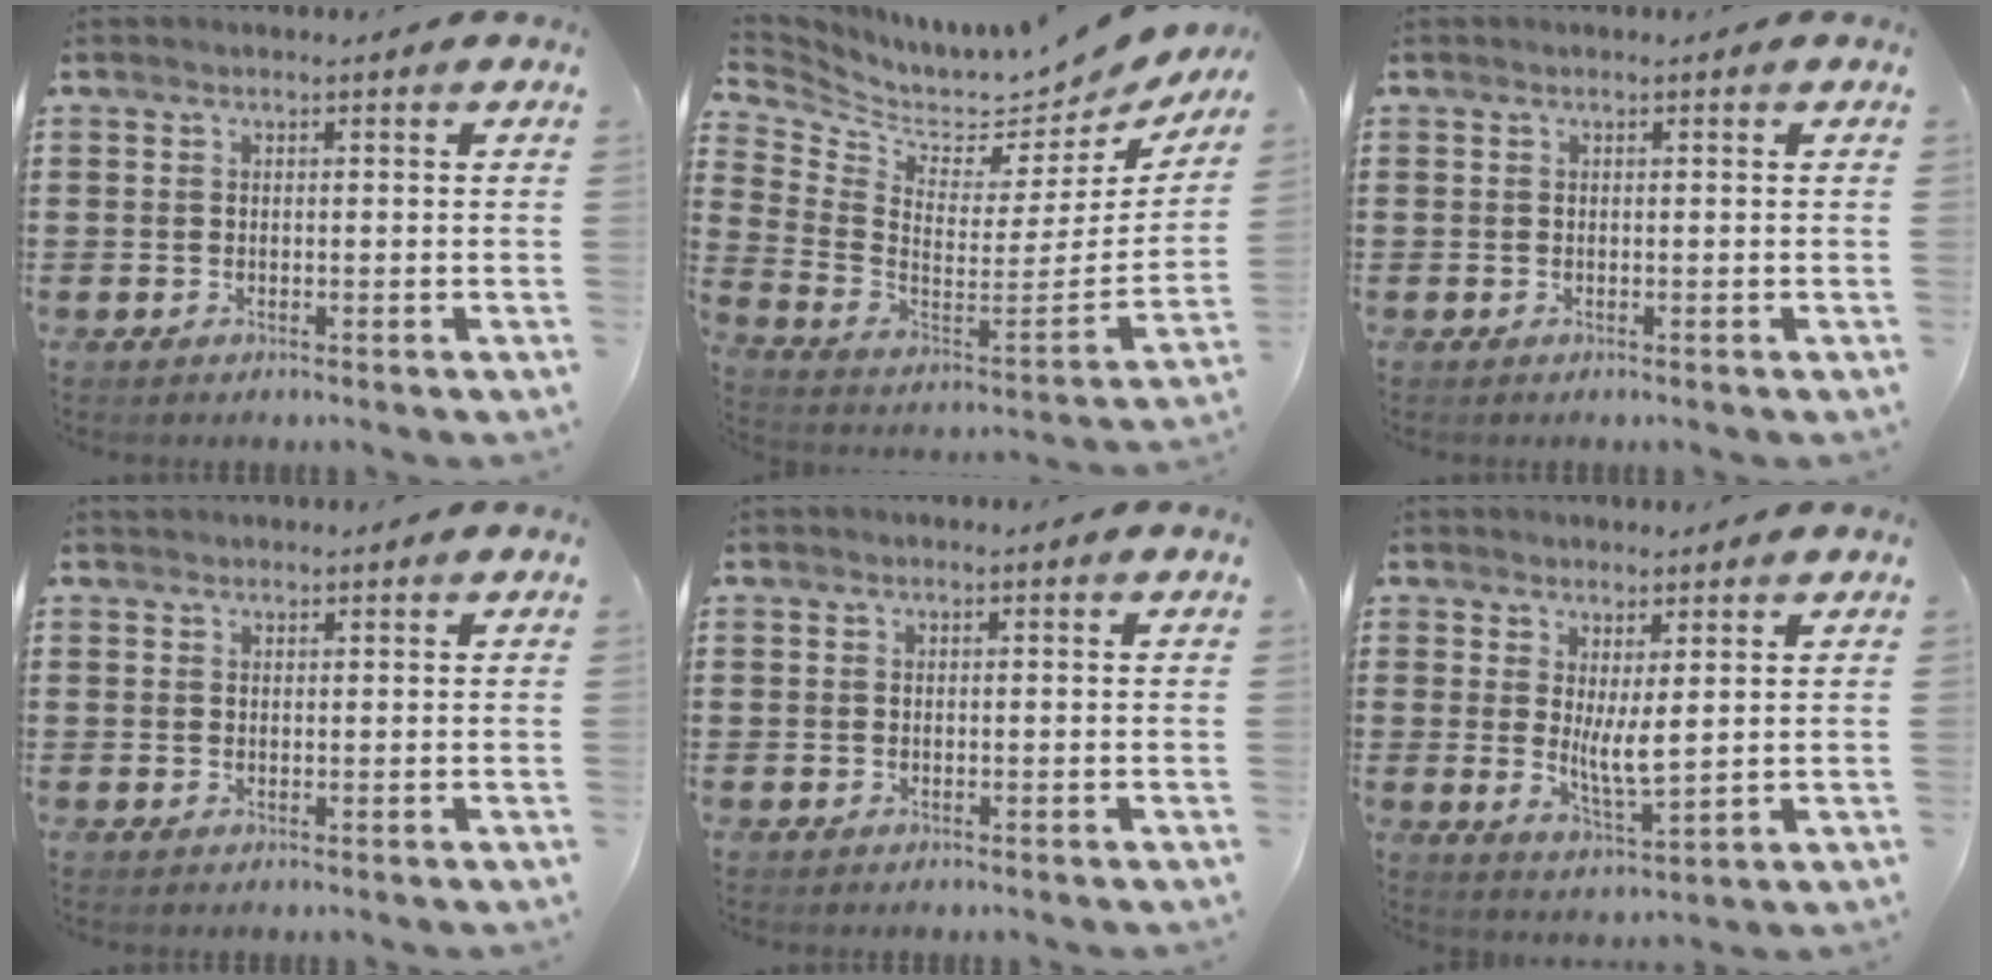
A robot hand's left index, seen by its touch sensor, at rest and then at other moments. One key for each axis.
{"total": 5.0, "fx": 4.3, "fy": 2.0, "fz": 1.5, "tx": -0.055, "ty": -0.060, "tz": 0.065}
{"total": 0.0}
{"total": 0.7, "fx": 0.7, "fy": 0.1, "fz": 0.1, "tx": -0.003, "ty": 0.001, "tz": 0.014}
{"total": 0.0}
{"total": 5.3, "fx": 1.8, "fy": 1.2, "fz": 4.9, "tx": -0.086, "ty": -0.013, "tz": 0.032}